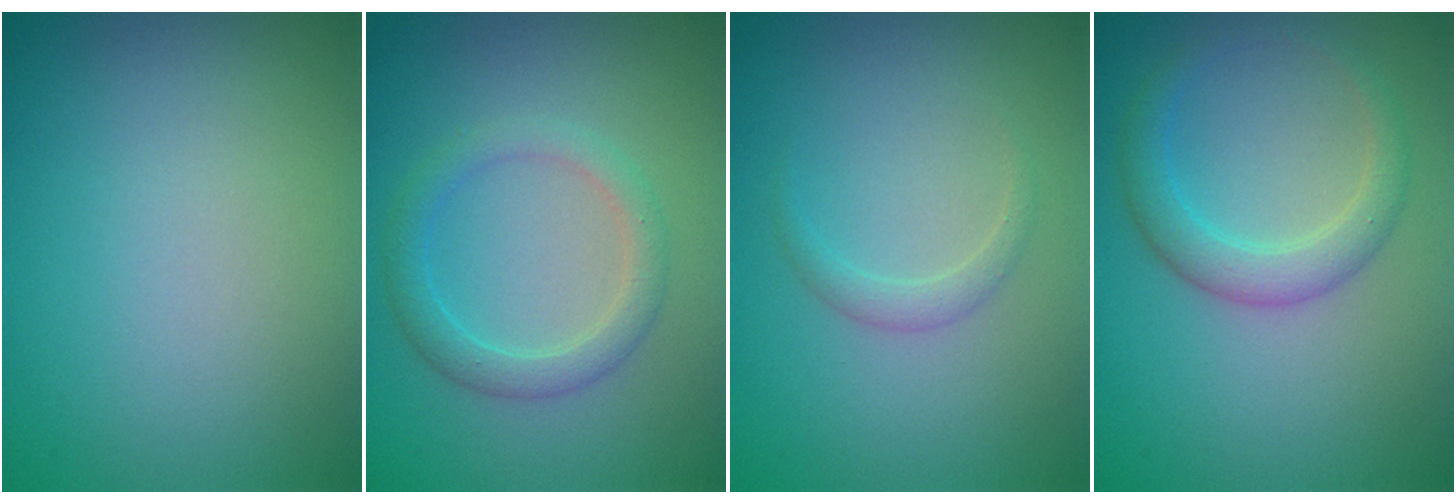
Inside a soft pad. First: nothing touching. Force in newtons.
{"total": 2.5, "press": 2.5, "slide": 0.1}
{"total": 1.1, "press": 1.1, "slide": 0.1}
{"total": 2.8, "press": 2.8, "slide": 0.1}